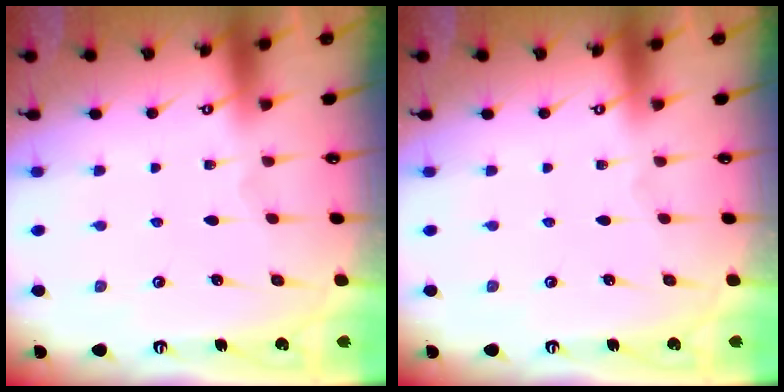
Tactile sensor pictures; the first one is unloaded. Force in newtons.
{"total": 0.0}